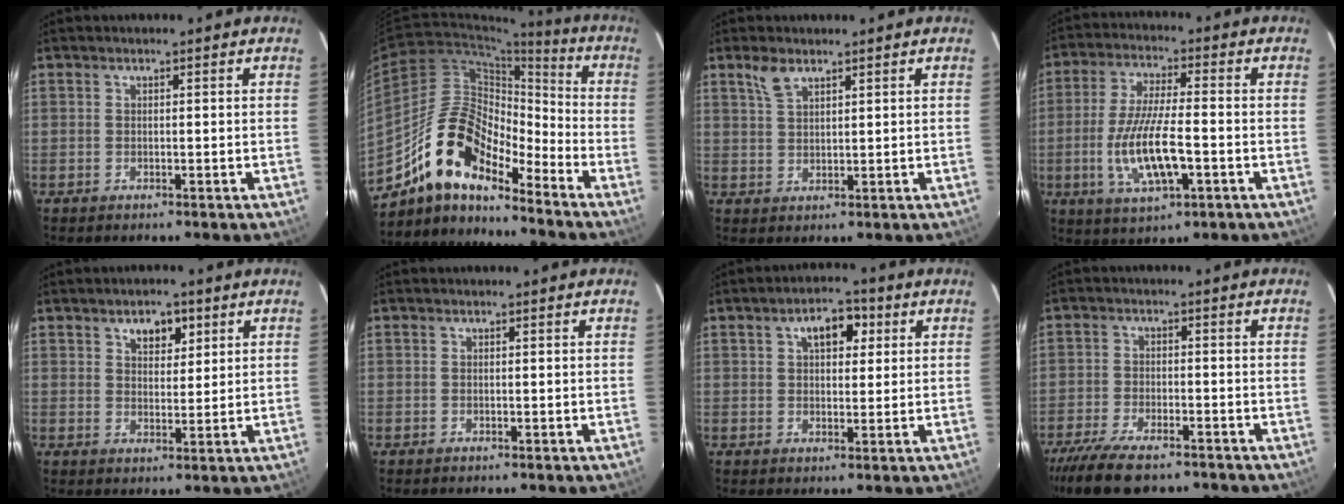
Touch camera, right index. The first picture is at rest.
{"total": 15.1, "force": [-11.8, 5.1, 7.9], "torque": [-0.140, 0.011, -0.231]}
{"total": 3.7, "force": [2.6, 1.6, 2.1], "torque": [-0.041, 0.006, 0.053]}
{"total": 12.6, "force": [-3.4, 3.5, 11.7], "torque": [-0.235, -0.012, -0.060]}
{"total": 4.9, "force": [2.7, 2.8, 2.9], "torque": [-0.039, 0.006, 0.045]}
{"total": 0.0}
{"total": 6.1, "force": [2.4, 3.5, 4.3], "torque": [-0.068, 0.022, 0.039]}
{"total": 12.9, "force": [-10.1, 4.3, 6.7], "torque": [-0.158, -0.034, -0.176]}